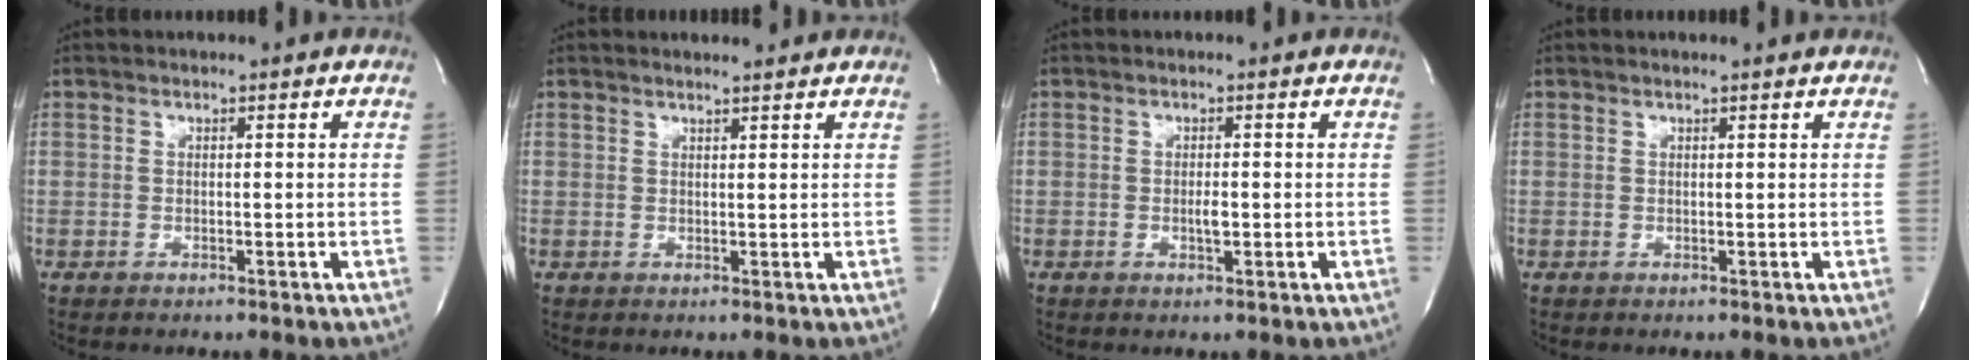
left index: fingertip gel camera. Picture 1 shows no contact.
{"total": 2.5, "force": [2.4, 0.1, 0.5], "torque": [-0.014, 0.004, 0.031]}
{"total": 1.5, "force": [-0.2, 0.4, 1.4], "torque": [-0.028, -0.001, -0.003]}
{"total": 1.9, "force": [1.8, -0.1, 0.7], "torque": [-0.014, 0.009, 0.021]}